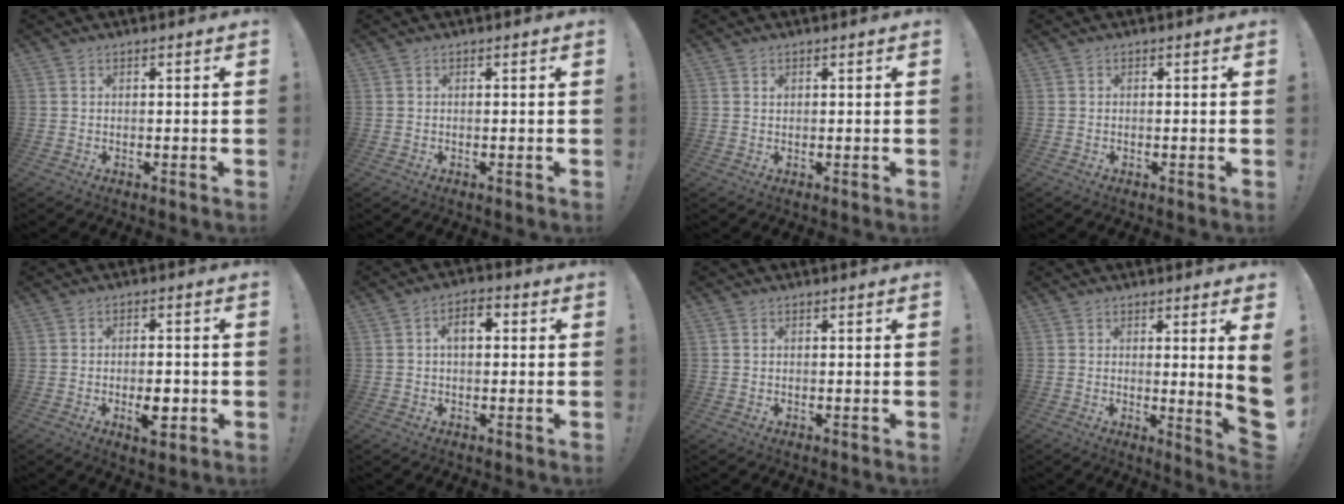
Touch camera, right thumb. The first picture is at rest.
{"total": 0.0}
{"total": 0.8, "force": [0.3, 0.7, 0.2], "torque": [-0.001, 0.001, 0.004]}
{"total": 0.0}
{"total": 6.2, "force": [-2.1, 2.8, 5.2], "torque": [-0.075, 0.004, -0.032]}
{"total": 5.6, "force": [0.6, 3.2, 4.6], "torque": [-0.058, 0.006, 0.003]}
{"total": 0.6, "force": [0.3, 0.4, 0.3], "torque": [-0.010, 0.003, 0.007]}
{"total": 6.3, "force": [1.5, -1.0, 6.1], "torque": [-0.081, -0.029, 0.023]}